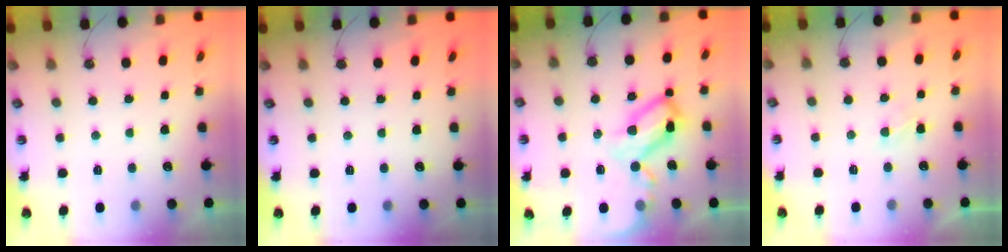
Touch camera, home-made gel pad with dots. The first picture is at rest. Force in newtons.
{"total": 0.0}
{"total": 14.4, "press": 14.4, "slide": 1.0}
{"total": 1.5, "press": 1.4, "slide": 0.4}